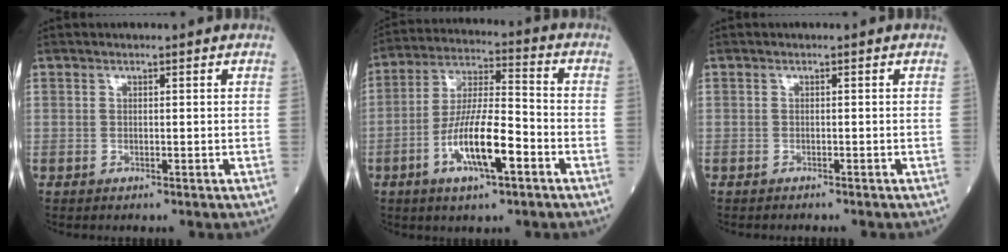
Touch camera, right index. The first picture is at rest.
{"total": 11.7, "force": [-4.6, 2.4, 10.5], "torque": [-0.199, 0.000, -0.083]}
{"total": 1.4, "force": [-1.3, 0.2, 0.4], "torque": [-0.012, -0.003, -0.018]}